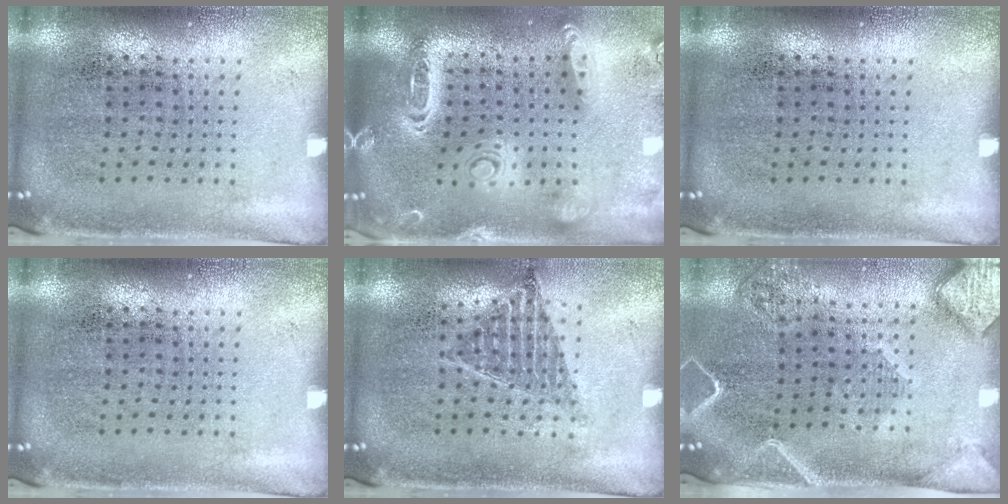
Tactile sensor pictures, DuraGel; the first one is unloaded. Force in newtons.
{"total": 2.5, "press": 2.2, "slide": 1.1}
{"total": 0.0}
{"total": 0.0}
{"total": 0.9, "press": 0.9, "slide": 0.2}
{"total": 2.6, "press": 2.1, "slide": 1.5}